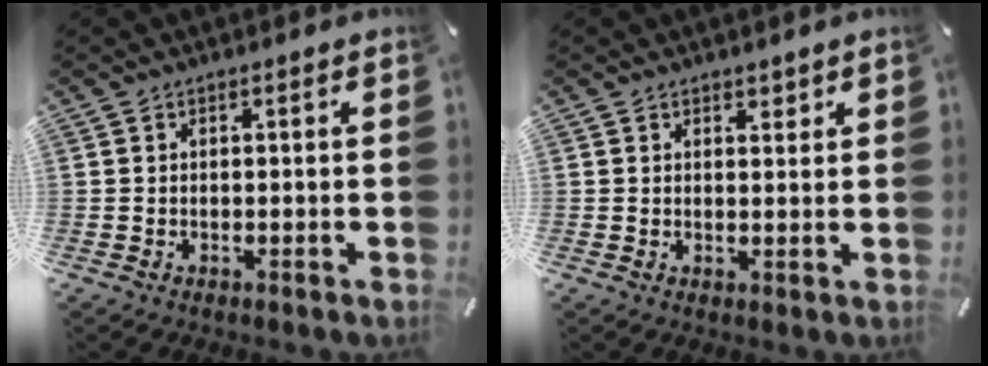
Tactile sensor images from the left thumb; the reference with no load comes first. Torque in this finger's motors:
{"motor_torque": [0.12, -0.28, 0.13, -0.12, 0.00]}